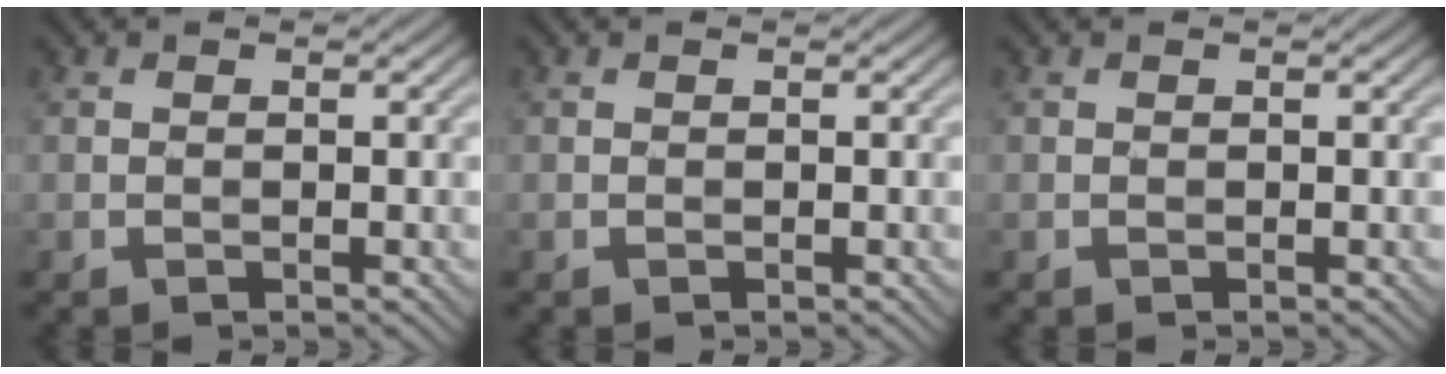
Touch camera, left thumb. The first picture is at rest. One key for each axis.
{"total": 0.0}
{"total": 0.0}